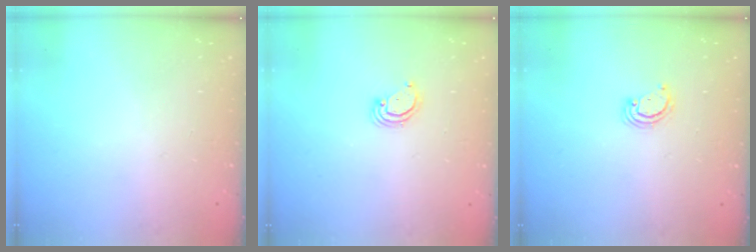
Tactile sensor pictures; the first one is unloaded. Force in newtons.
{"total": 3.1, "press": 3.1, "slide": 0.2}
{"total": 2.6, "press": 2.6, "slide": 0.3}